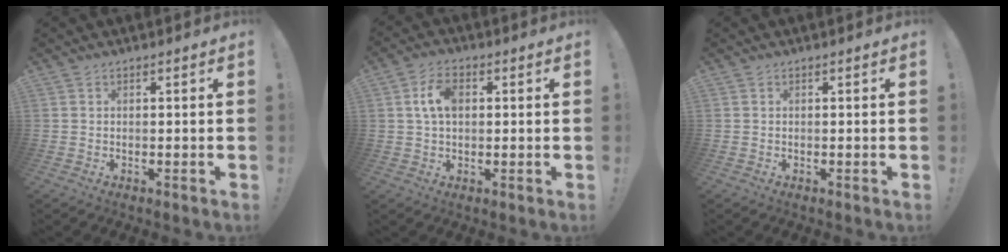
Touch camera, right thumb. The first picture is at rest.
{"total": 7.2, "force": [1.4, 4.4, 5.5], "torque": [-0.097, 0.011, 0.027]}
{"total": 0.0}